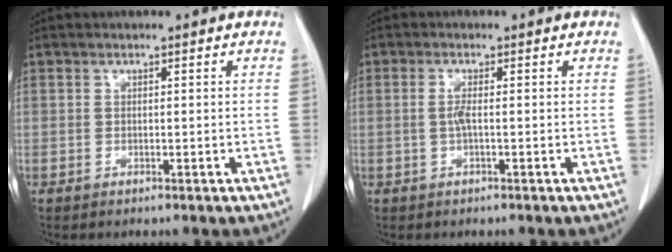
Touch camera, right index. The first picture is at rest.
{"total": 1.8, "force": [-0.1, 0.0, 1.8], "torque": [-0.042, -0.001, -0.004]}